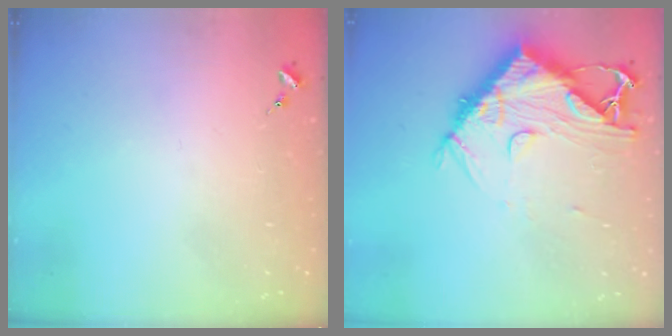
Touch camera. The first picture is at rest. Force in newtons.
{"total": 13.2, "press": 13.1, "slide": 1.4}